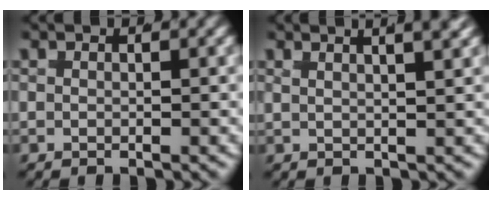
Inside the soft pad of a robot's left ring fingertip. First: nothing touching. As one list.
[{"total": 5.0, "force": [3.3, 1.8, 3.4], "torque": [-0.031, 0.023, 0.039]}]